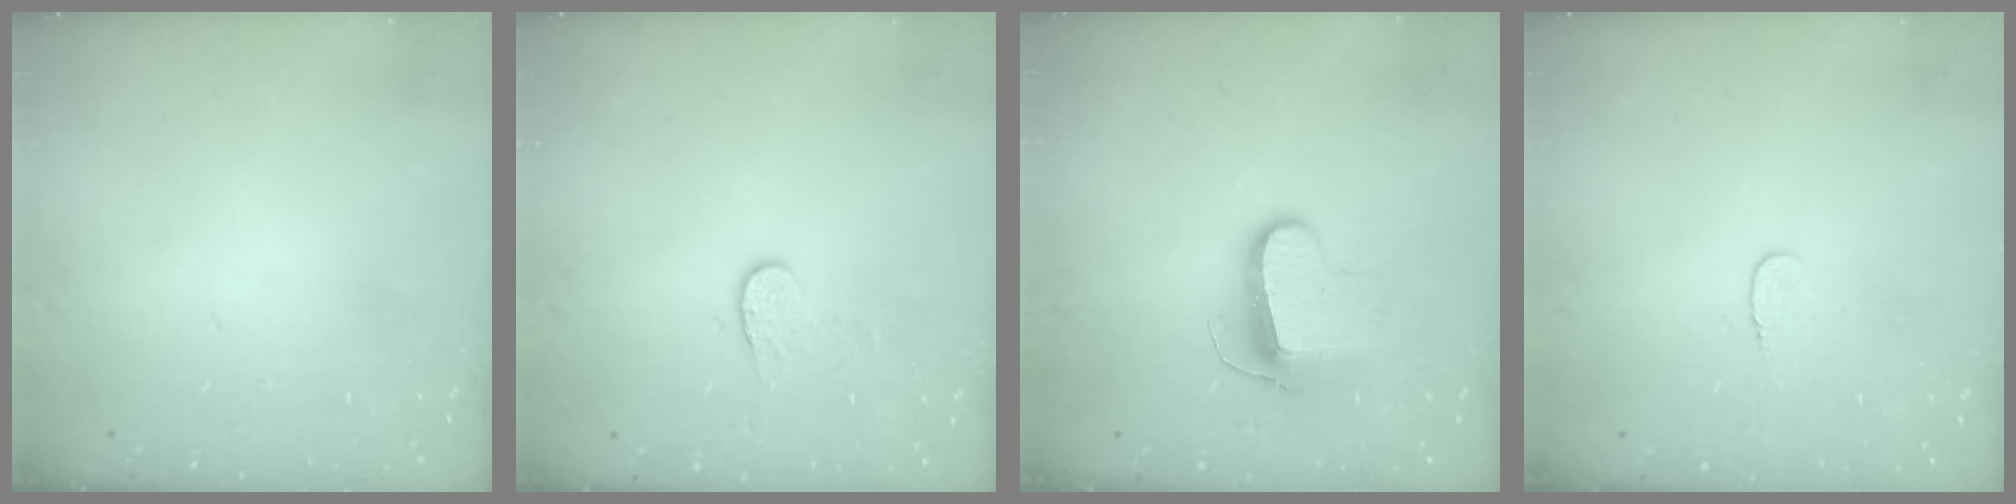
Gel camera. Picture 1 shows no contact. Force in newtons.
{"total": 4.5, "press": 4.5, "slide": 0.5}
{"total": 9.8, "press": 9.8, "slide": 0.4}
{"total": 3.3, "press": 3.3, "slide": 0.3}